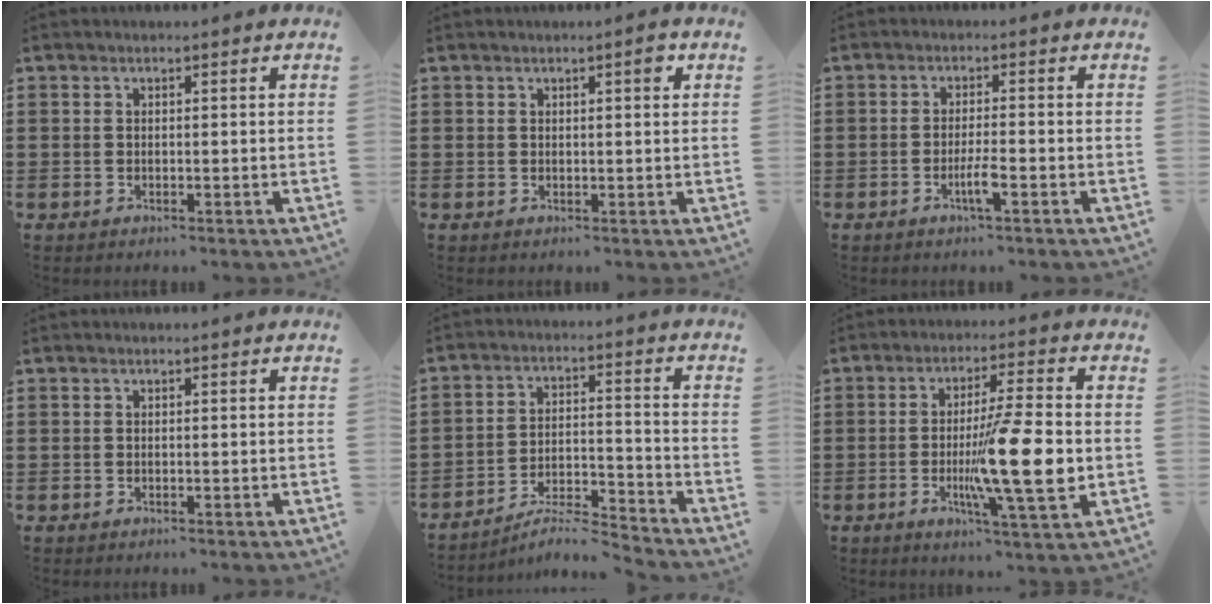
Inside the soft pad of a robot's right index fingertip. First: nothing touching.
{"total": 1.7, "force": [0.8, 0.4, 1.4], "torque": [-0.020, 0.002, 0.010]}
{"total": 3.3, "force": [-1.6, 0.1, 2.9], "torque": [-0.050, -0.002, -0.029]}
{"total": 0.0}
{"total": 5.7, "force": [-5.3, 0.5, 2.0], "torque": [-0.043, -0.004, -0.107]}
{"total": 13.5, "force": [-2.2, 1.7, 13.2], "torque": [-0.224, -0.019, -0.043]}